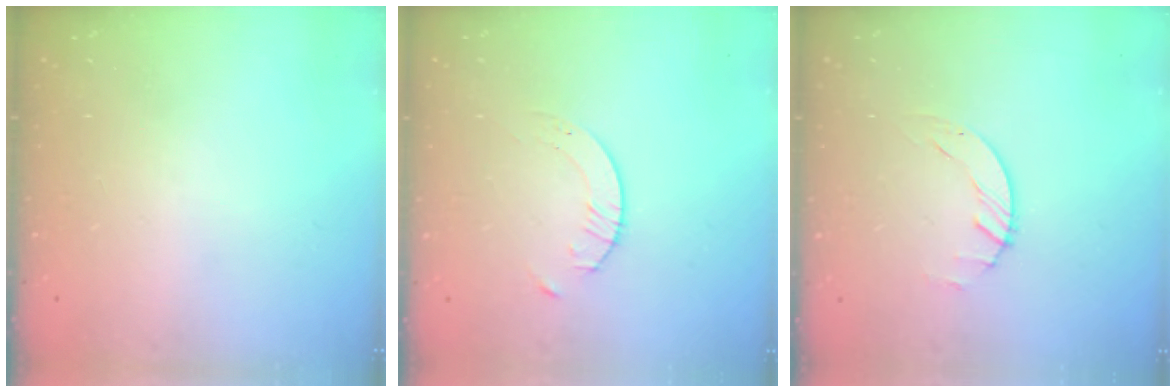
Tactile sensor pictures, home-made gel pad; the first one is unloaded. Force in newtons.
{"total": 1.7, "press": 1.7, "slide": 0.2}
{"total": 0.8, "press": 0.8, "slide": 0.2}